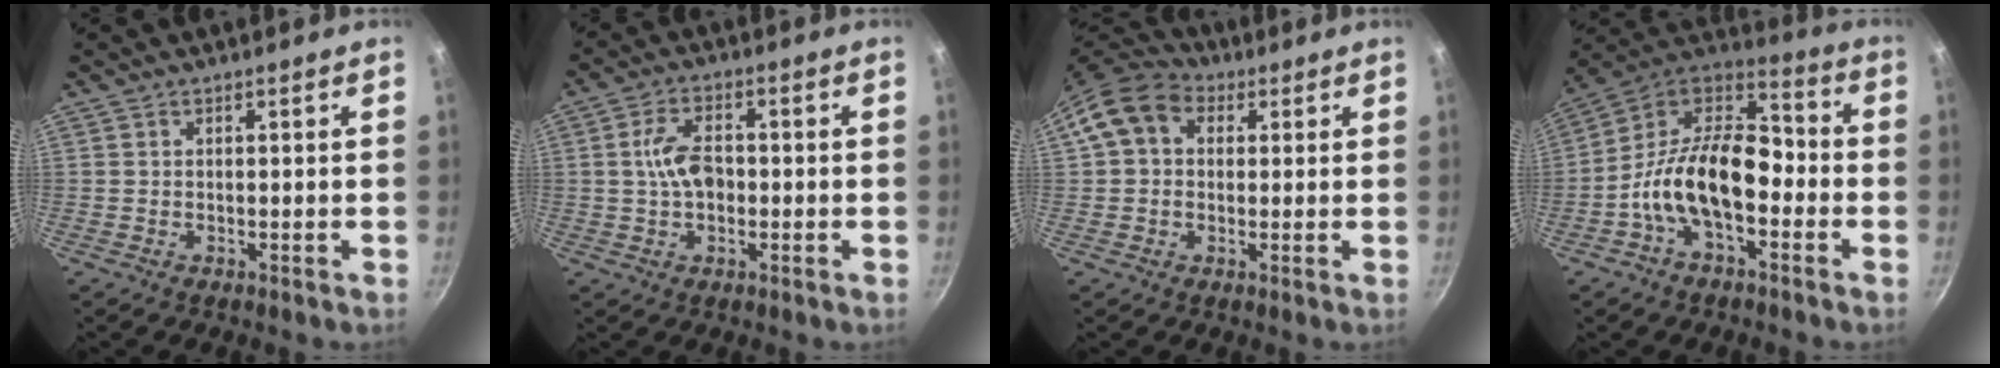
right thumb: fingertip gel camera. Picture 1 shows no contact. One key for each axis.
{"total": 6.7, "fx": -0.1, "fy": 4.1, "fz": 5.3, "tx": -0.088, "ty": 0.019, "tz": -0.008}
{"total": 10.1, "fx": 2.5, "fy": 7.8, "fz": 5.9, "tx": -0.089, "ty": 0.021, "tz": 0.025}
{"total": 17.6, "fx": -4.8, "fy": 10.0, "fz": 13.6, "tx": -0.215, "ty": 0.064, "tz": -0.108}